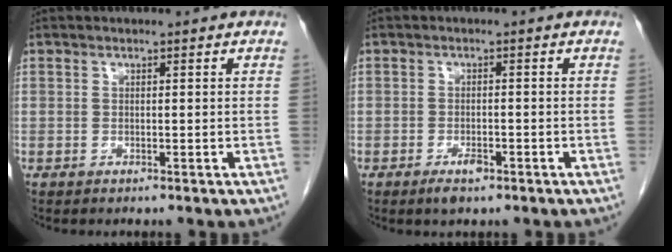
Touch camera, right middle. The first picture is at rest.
{"total": 2.5, "force": [-1.5, 1.0, 1.7], "torque": [-0.031, 0.001, -0.023]}